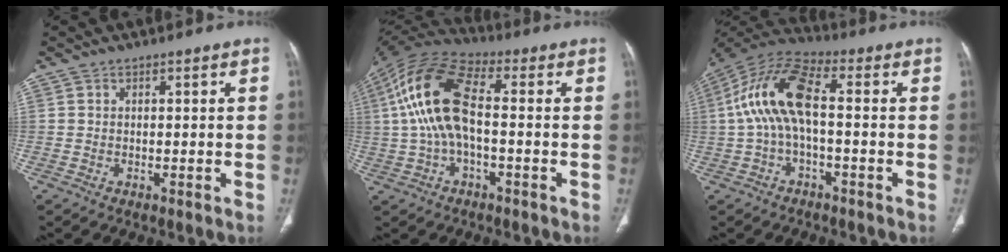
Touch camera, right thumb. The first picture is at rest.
{"total": 15.8, "force": [0.2, 7.3, 14.0], "torque": [-0.292, 0.037, -0.001]}
{"total": 13.3, "force": [-0.2, 5.6, 12.1], "torque": [-0.254, 0.045, -0.011]}